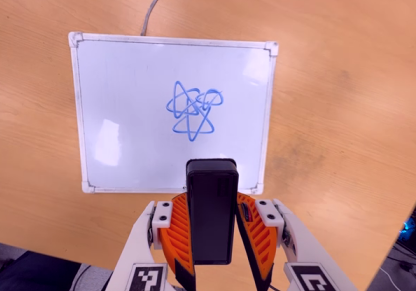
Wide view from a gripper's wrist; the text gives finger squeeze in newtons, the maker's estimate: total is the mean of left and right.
{"total": 5.8, "left": 5.1, "right": 6.6}